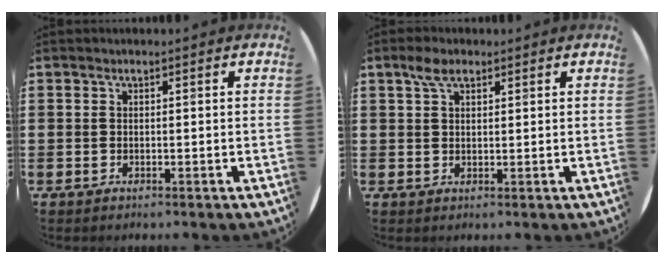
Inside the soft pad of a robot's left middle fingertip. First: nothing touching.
{"total": 3.1, "force": [2.0, 1.4, 1.8], "torque": [-0.032, 0.005, 0.035]}